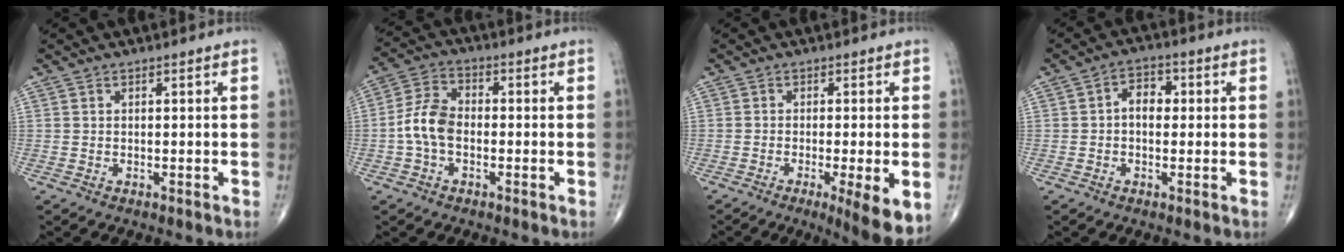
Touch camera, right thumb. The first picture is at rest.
{"total": 7.5, "force": [-1.5, 4.7, 5.6], "torque": [-0.112, 0.024, -0.039]}
{"total": 8.3, "force": [-2.8, 1.3, 7.7], "torque": [-0.107, -0.019, -0.042]}
{"total": 4.7, "force": [0.2, 3.2, 3.3], "torque": [-0.036, 0.016, -0.006]}